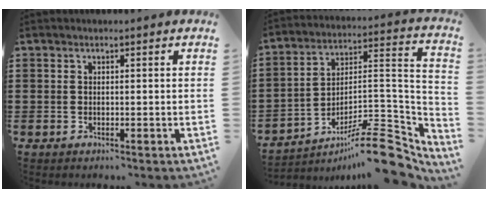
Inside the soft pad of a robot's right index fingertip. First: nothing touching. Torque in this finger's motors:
{"motor_torque": [-1.69, -0.29, -1.05, -0.21]}